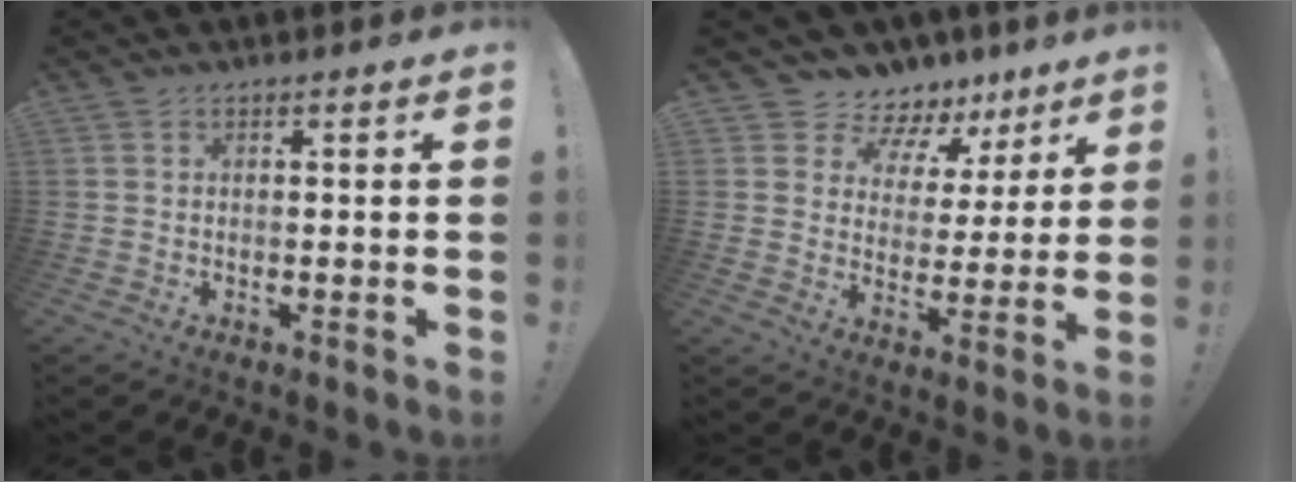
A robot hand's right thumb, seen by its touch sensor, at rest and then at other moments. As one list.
[{"total": 7.6, "force": [5.9, 4.6, 1.2], "torque": [-0.025, -0.053, 0.111]}]